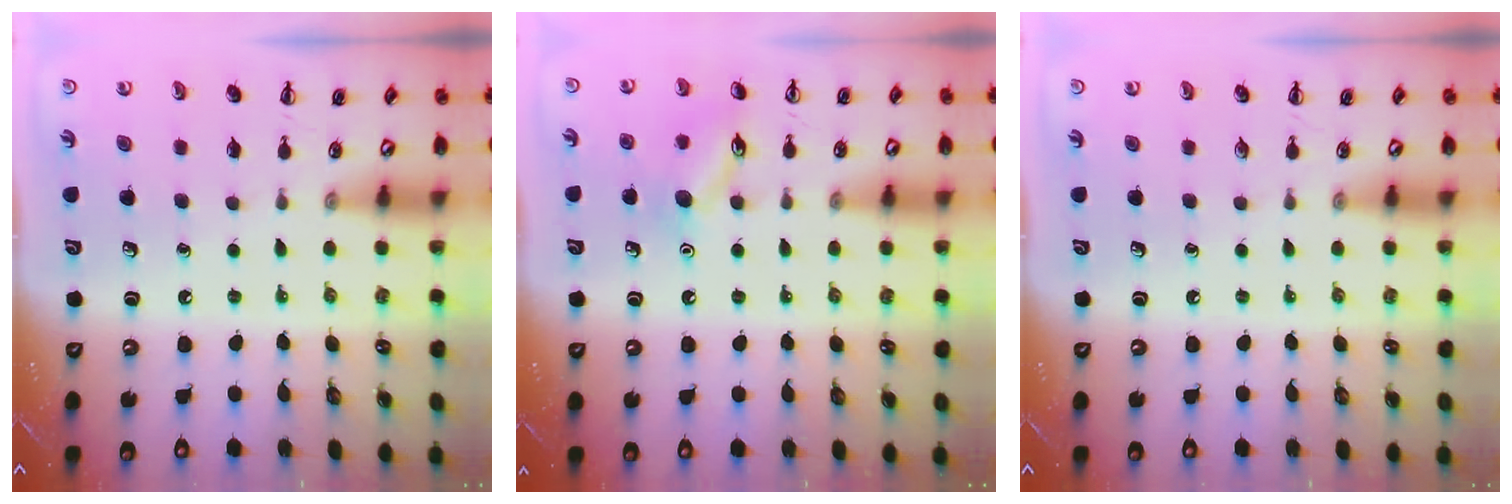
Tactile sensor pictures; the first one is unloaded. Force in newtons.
{"total": 10.3, "press": 10.3, "slide": 0.6}
{"total": 0.0}